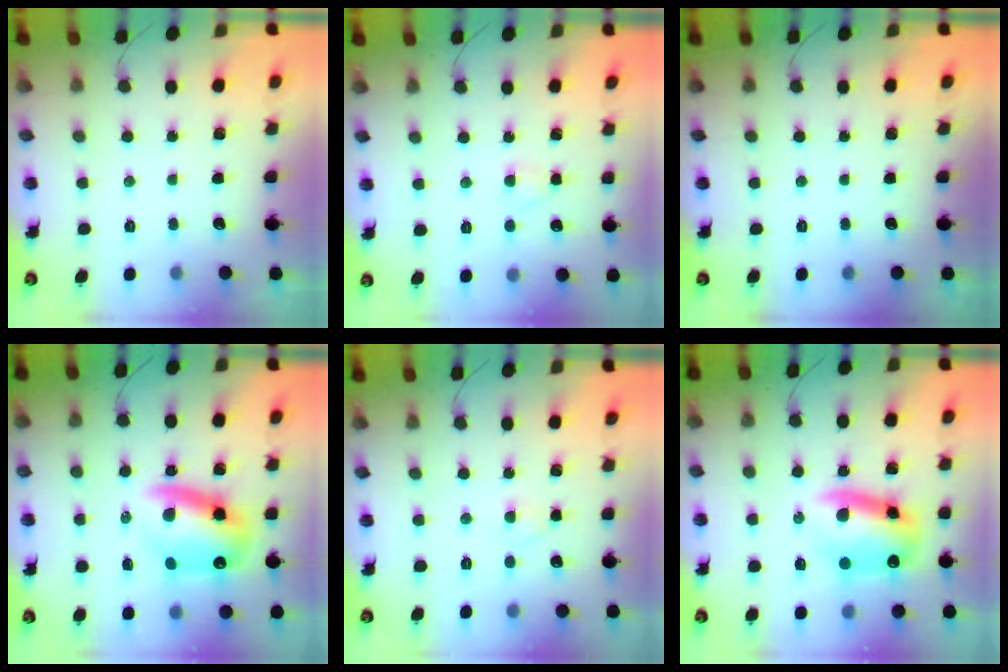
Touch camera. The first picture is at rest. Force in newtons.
{"total": 2.3, "press": 2.1, "slide": 1.0}
{"total": 0.0}
{"total": 14.9, "press": 14.4, "slide": 3.8}
{"total": 2.2, "press": 2.0, "slide": 1.0}
{"total": 12.7, "press": 12.5, "slide": 2.5}